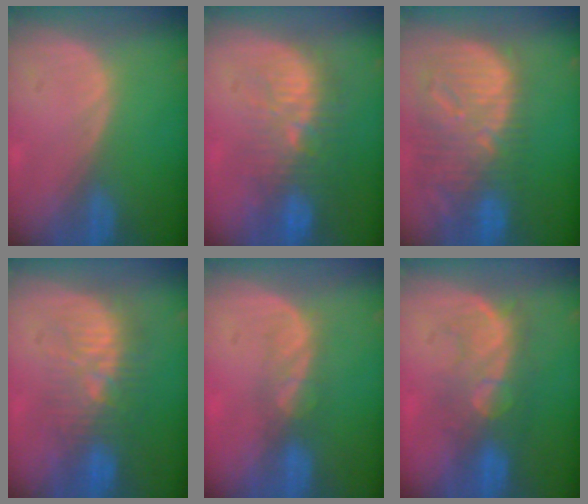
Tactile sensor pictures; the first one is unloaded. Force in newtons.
{"total": 9.8, "press": 9.0, "slide": 3.8}
{"total": 13.3, "press": 11.6, "slide": 6.6}
{"total": 9.1, "press": 8.8, "slide": 2.3}
{"total": 3.7, "press": 3.4, "slide": 1.5}
{"total": 7.8, "press": 7.7, "slide": 1.2}